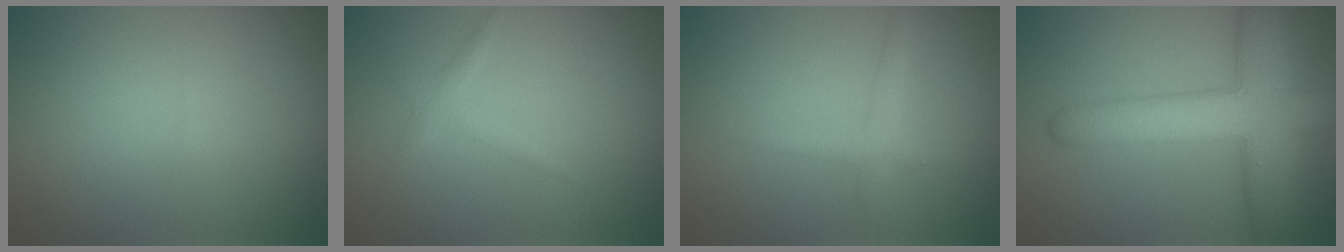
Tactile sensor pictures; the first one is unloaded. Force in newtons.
{"total": 1.3, "press": 1.3, "slide": 0.1}
{"total": 1.6, "press": 1.6, "slide": 0.1}
{"total": 8.8, "press": 8.7, "slide": 0.5}